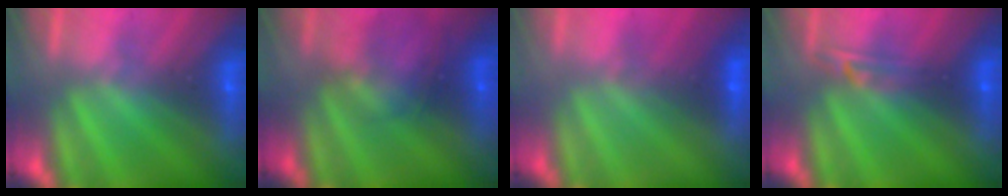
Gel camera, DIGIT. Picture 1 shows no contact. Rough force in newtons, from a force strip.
{"total": 2.2}
{"total": 1.8}
{"total": 2.4}